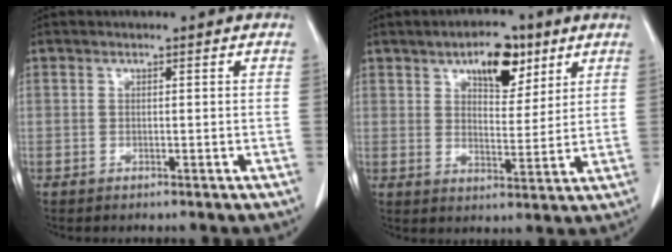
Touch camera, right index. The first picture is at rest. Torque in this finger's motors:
{"motor_torque": [0.22, 0.24, 0.11, 0.05]}